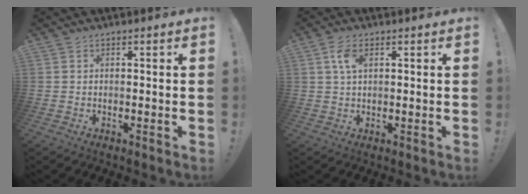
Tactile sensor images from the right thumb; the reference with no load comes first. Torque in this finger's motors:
{"motor_torque": [0.13, -0.02, 0.38, -0.44, 0.21]}